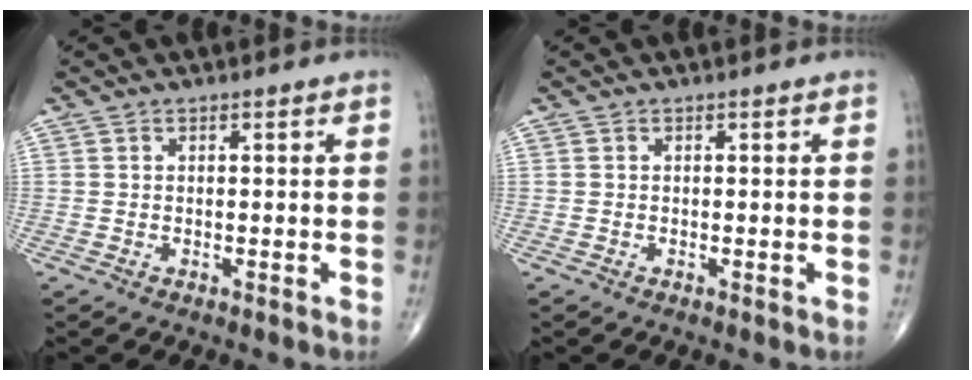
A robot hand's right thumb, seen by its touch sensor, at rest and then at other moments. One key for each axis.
{"total": 0.0}